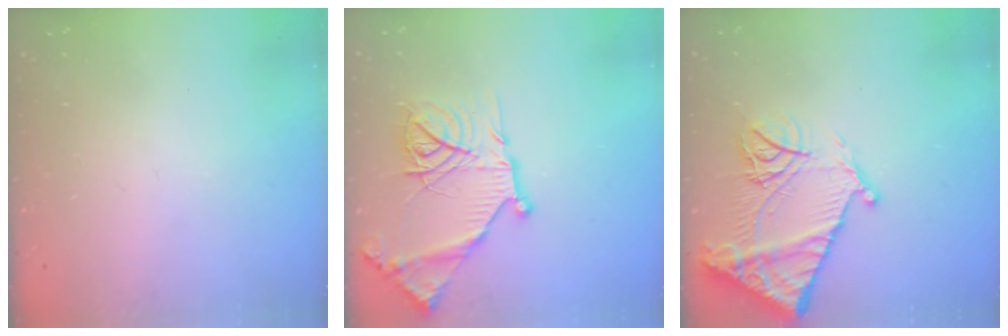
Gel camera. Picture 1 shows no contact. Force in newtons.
{"total": 20.2, "press": 20.1, "slide": 1.9}
{"total": 16.9, "press": 16.8, "slide": 1.5}